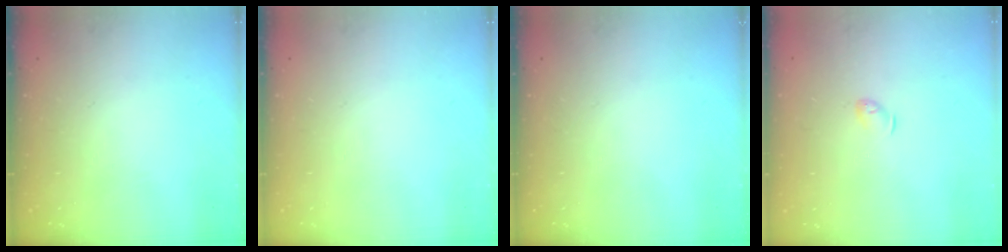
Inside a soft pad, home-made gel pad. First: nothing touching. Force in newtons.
{"total": 0.0}
{"total": 0.0}
{"total": 3.6, "press": 3.5, "slide": 0.8}